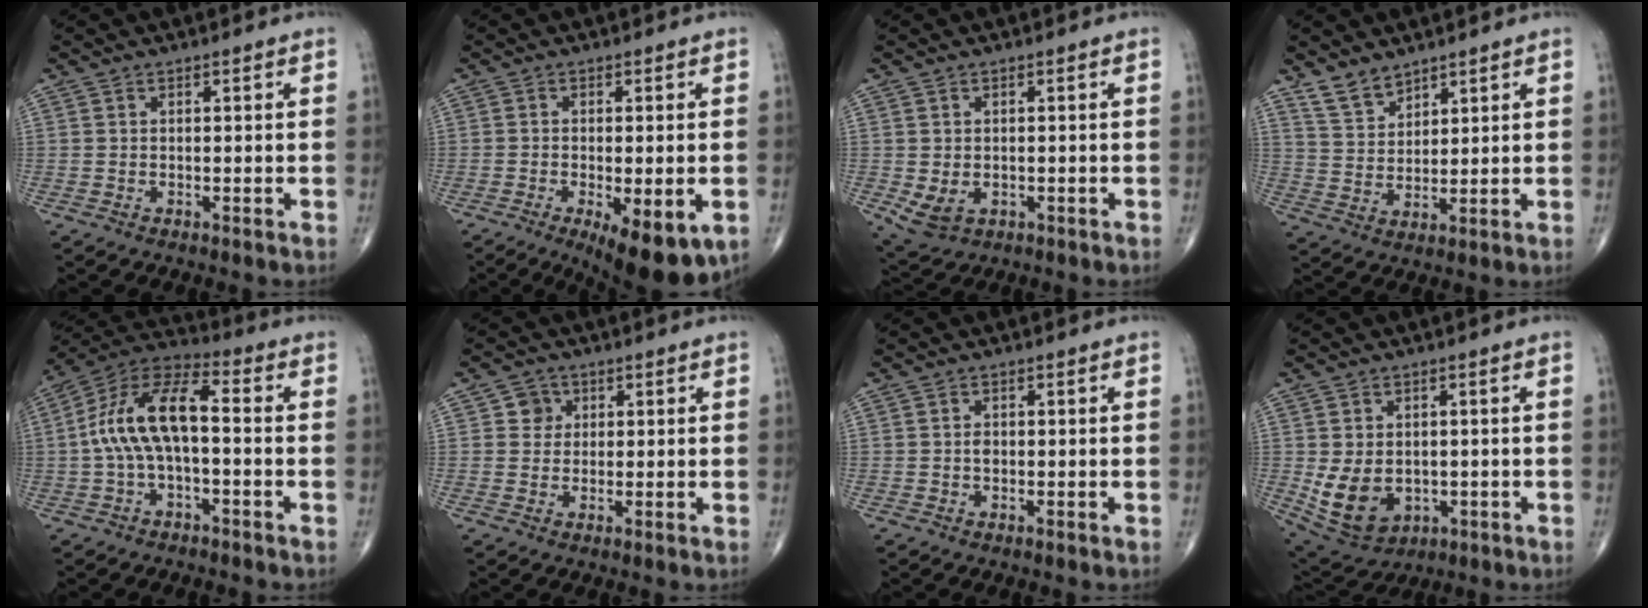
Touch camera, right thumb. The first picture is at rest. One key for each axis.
{"total": 12.2, "fx": -5.0, "fy": 4.5, "fz": 10.2, "tx": -0.131, "ty": -0.012, "tz": -0.065}
{"total": 4.4, "fx": -0.6, "fy": 3.2, "fz": 3.0, "tx": -0.049, "ty": -0.006, "tz": 0.004}
{"total": 5.6, "fx": 4.6, "fy": 2.6, "fz": 1.7, "tx": -0.020, "ty": -0.030, "tz": 0.098}
{"total": 13.2, "fx": -0.6, "fy": 5.9, "fz": 11.8, "tx": -0.229, "ty": 0.050, "tz": -0.021}
{"total": 3.3, "fx": 1.0, "fy": 3.1, "fz": 0.6, "tx": 0.012, "ty": 0.000, "tz": 0.010}
{"total": 1.1, "fx": -0.1, "fy": 0.8, "fz": 0.7, "tx": -0.010, "ty": 0.002, "tz": -0.001}
{"total": 9.8, "fx": -1.2, "fy": 7.1, "fz": 6.5, "tx": -0.099, "ty": -0.005, "tz": 0.004}